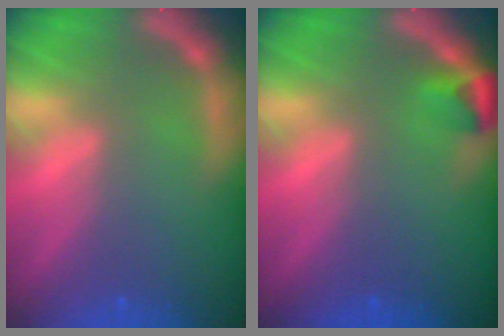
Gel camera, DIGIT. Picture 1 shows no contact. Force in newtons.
{"total": 1.9}